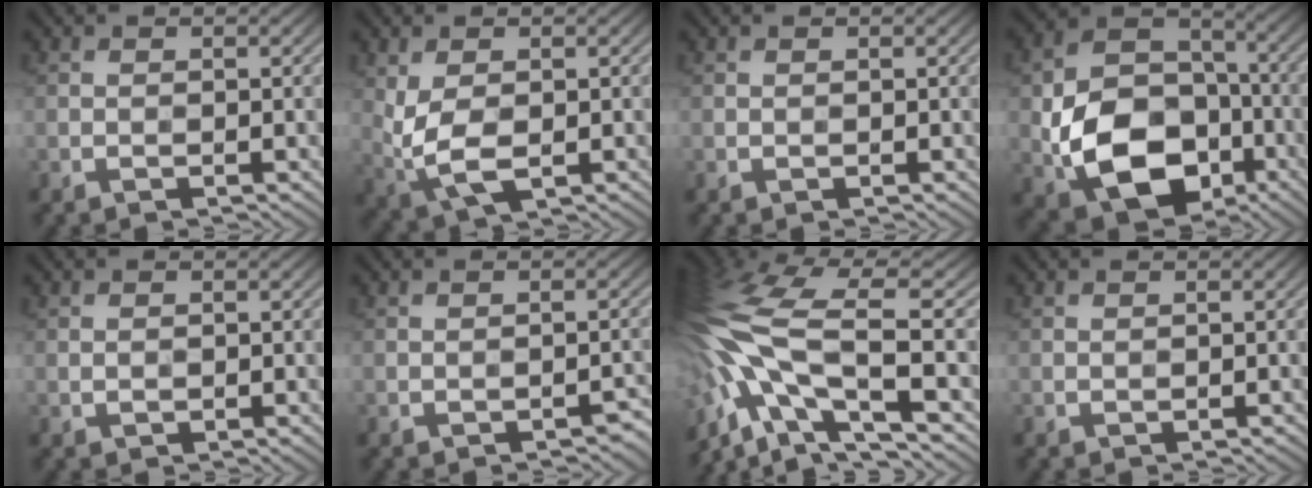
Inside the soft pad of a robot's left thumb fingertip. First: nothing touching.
{"total": 6.1, "force": [-0.1, 3.6, 4.9], "torque": [-0.117, -0.014, 0.005]}
{"total": 0.0}
{"total": 15.0, "force": [-4.1, 10.9, 9.4], "torque": [-0.179, -0.040, -0.073]}
{"total": 0.6, "force": [0.5, 0.3, 0.0], "torque": [0.000, 0.000, 0.006]}
{"total": 1.4, "force": [-0.9, 0.7, 0.9], "torque": [-0.011, 0.005, -0.007]}
{"total": 15.9, "force": [-3.0, 5.8, 14.5], "torque": [-0.344, -0.002, -0.043]}
{"total": 0.0}